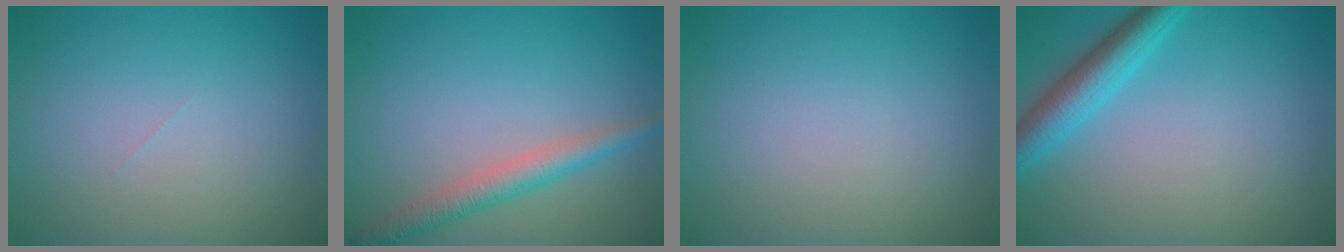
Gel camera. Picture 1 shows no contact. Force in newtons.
{"total": 2.9, "press": 2.9, "slide": 0.1}
{"total": 0.0}
{"total": 3.9, "press": 3.9, "slide": 0.1}